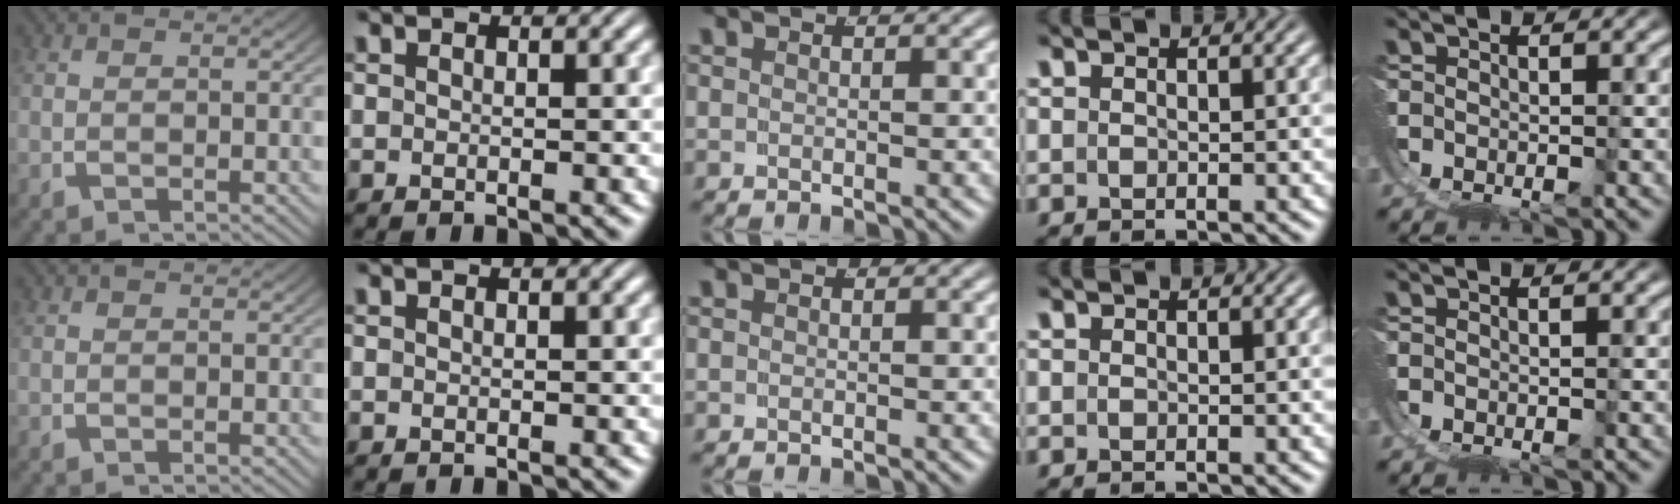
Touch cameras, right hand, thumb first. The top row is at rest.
{}